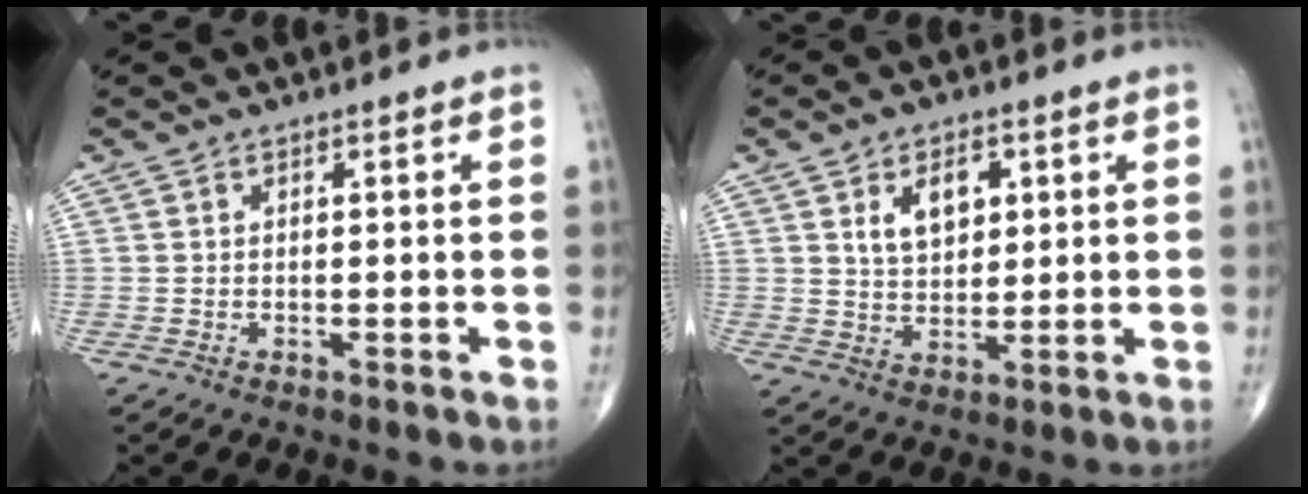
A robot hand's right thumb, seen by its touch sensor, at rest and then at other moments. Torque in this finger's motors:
{"motor_torque": [0.03, 0.11, 0.10, 0.03, 0.04]}